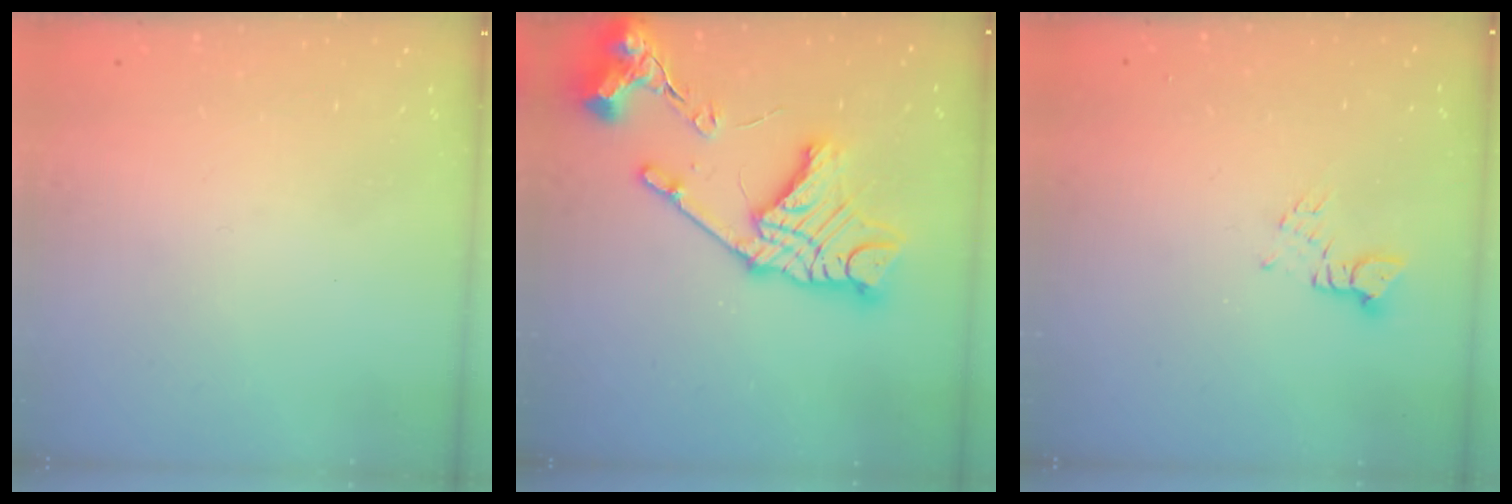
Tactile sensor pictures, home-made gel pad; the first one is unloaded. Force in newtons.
{"total": 20.6, "press": 20.5, "slide": 2.0}
{"total": 2.3, "press": 2.3, "slide": 0.2}